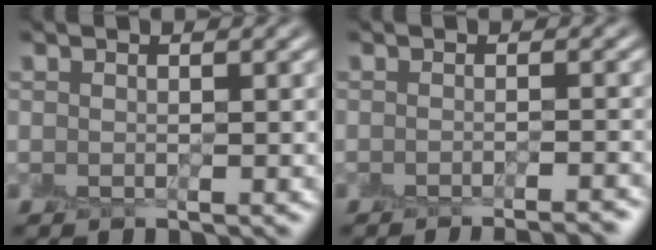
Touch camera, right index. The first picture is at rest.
{"total": 3.5, "force": [-3.1, 0.5, 1.6], "torque": [-0.011, -0.006, -0.034]}